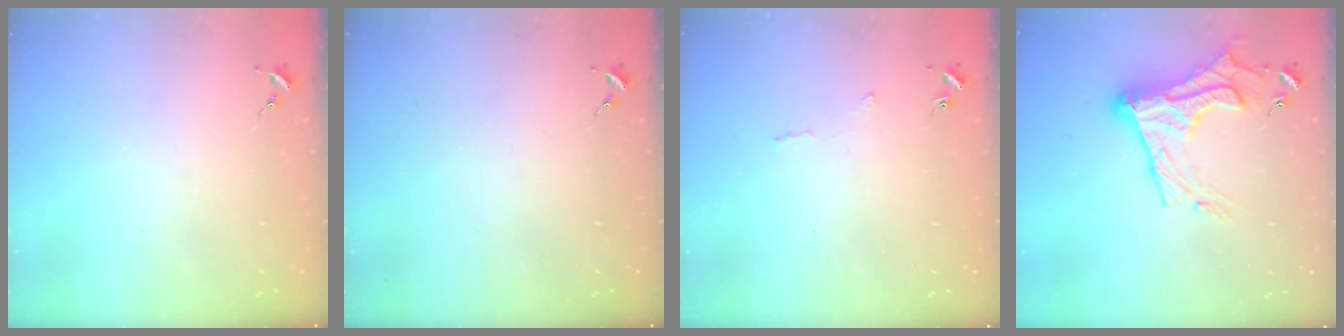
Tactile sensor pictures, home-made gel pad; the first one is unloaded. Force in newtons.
{"total": 0.0}
{"total": 2.9, "press": 2.9, "slide": 0.5}
{"total": 19.3, "press": 19.3, "slide": 1.3}